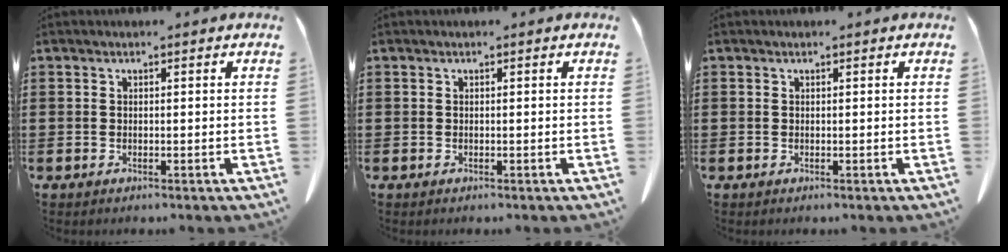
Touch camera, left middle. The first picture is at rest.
{"total": 0.0}
{"total": 0.0}